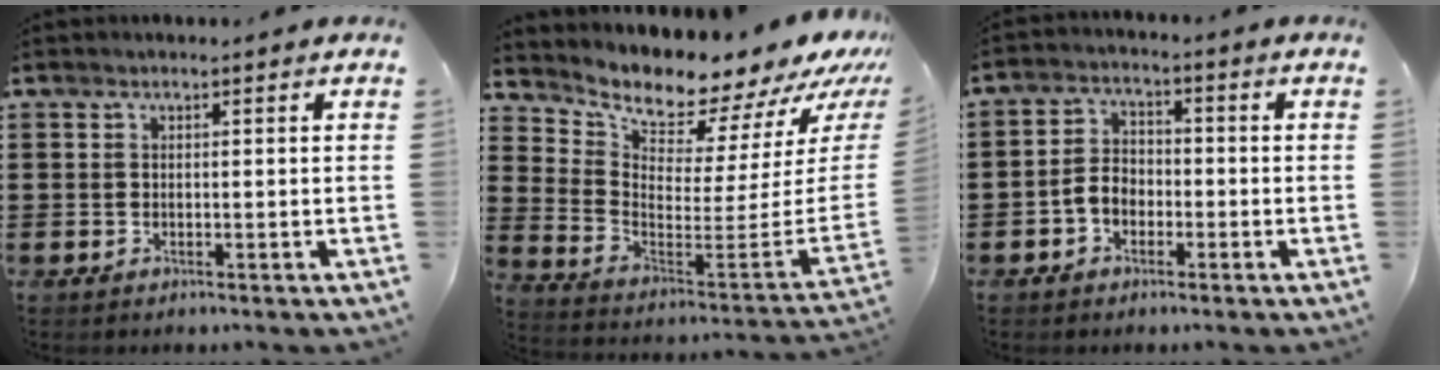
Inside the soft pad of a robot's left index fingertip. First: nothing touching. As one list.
[{"total": 7.5, "force": [7.2, 0.9, 1.7], "torque": [-0.055, -0.091, 0.116]}, {"total": 4.0, "force": [-1.9, 2.8, 2.1], "torque": [-0.056, 0.006, -0.043]}]